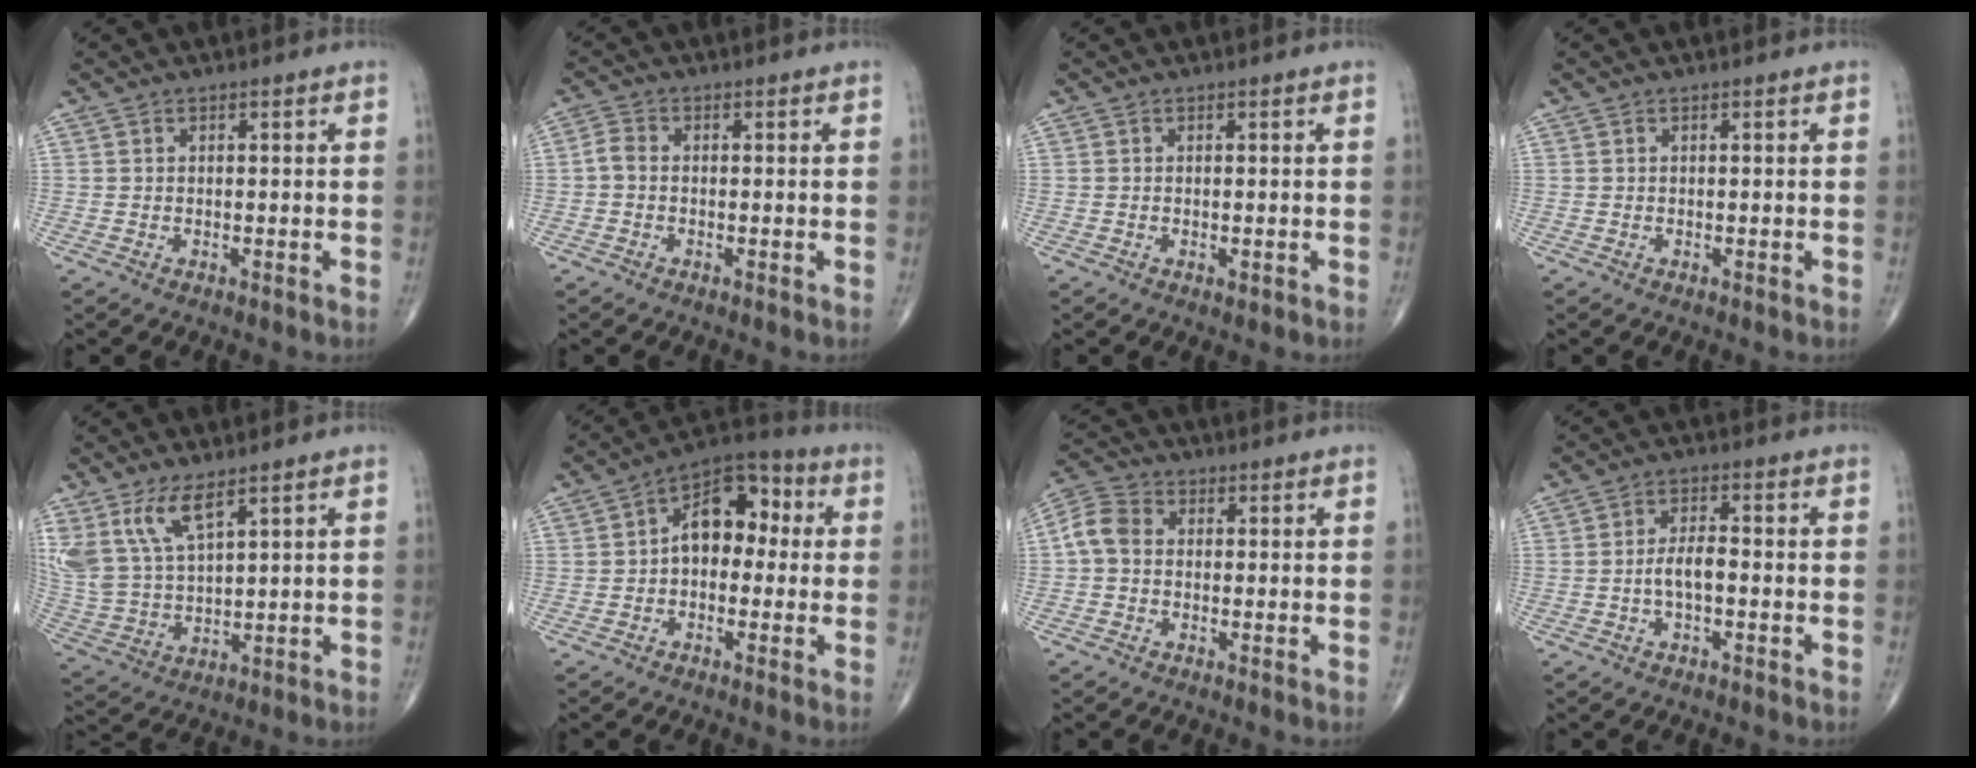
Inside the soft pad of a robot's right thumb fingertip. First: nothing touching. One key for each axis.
{"total": 2.3, "fx": -0.5, "fy": 1.6, "fz": 1.6, "tx": -0.031, "ty": 0.006, "tz": -0.019}
{"total": 0.8, "fx": -0.2, "fy": 0.4, "fz": 0.7, "tx": -0.012, "ty": -0.004, "tz": -0.003}
{"total": 0.0}
{"total": 10.9, "fx": 6.6, "fy": 4.0, "fz": 7.6, "tx": -0.165, "ty": -0.025, "tz": 0.150}
{"total": 11.1, "fx": 0.7, "fy": 7.2, "fz": 8.4, "tx": -0.095, "ty": 0.036, "tz": -0.005}
{"total": 5.7, "fx": -0.2, "fy": 4.4, "fz": 3.6, "tx": -0.067, "ty": 0.017, "tz": -0.016}
{"total": 4.2, "fx": -1.0, "fy": 1.8, "fz": 3.6, "tx": -0.069, "ty": 0.018, "tz": -0.021}